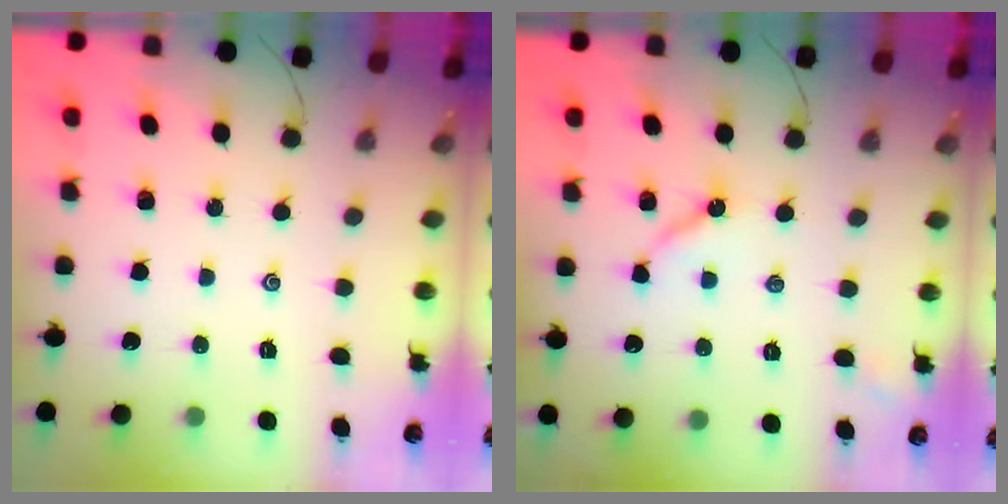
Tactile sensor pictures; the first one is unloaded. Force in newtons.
{"total": 5.5, "press": 5.5, "slide": 0.5}